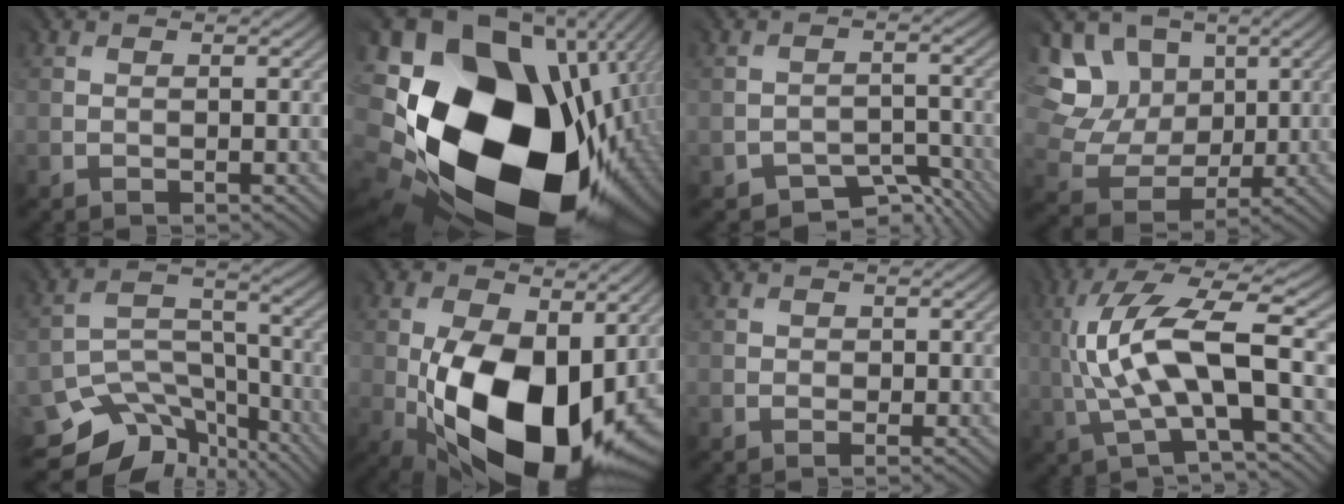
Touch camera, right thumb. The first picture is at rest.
{"total": 24.3, "force": [-4.3, 18.2, 15.5], "torque": [-0.326, -0.099, -0.019]}
{"total": 4.0, "force": [-3.4, 1.9, 0.8], "torque": [0.002, -0.006, -0.048]}
{"total": 12.0, "force": [4.8, 9.4, 5.6], "torque": [-0.150, 0.017, 0.102]}
{"total": 11.1, "force": [-8.4, 6.1, 3.8], "torque": [-0.072, -0.018, -0.141]}
{"total": 18.3, "force": [-3.2, 10.8, 14.4], "torque": [-0.253, -0.025, -0.050]}
{"total": 0.6, "force": [0.1, 0.4, 0.4], "torque": [-0.005, -0.003, 0.002]}
{"total": 12.8, "force": [-0.2, 4.1, 12.1], "torque": [-0.259, 0.018, -0.002]}